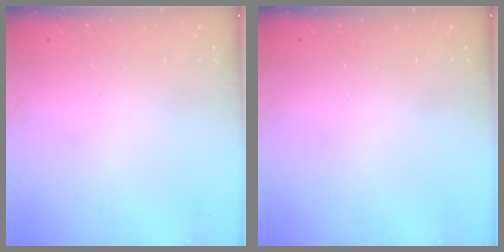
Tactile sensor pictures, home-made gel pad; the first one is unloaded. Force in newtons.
{"total": 0.0}